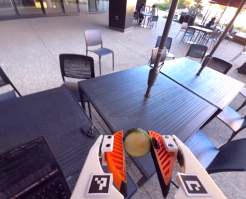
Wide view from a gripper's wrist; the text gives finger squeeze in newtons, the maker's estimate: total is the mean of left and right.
{"total": 8.1, "left": 7.5, "right": 8.6}